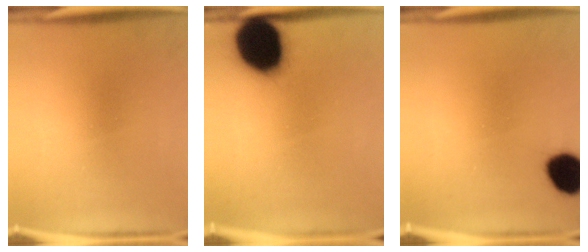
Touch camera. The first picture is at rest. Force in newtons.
{"total": 20.4}
{"total": 10.3}